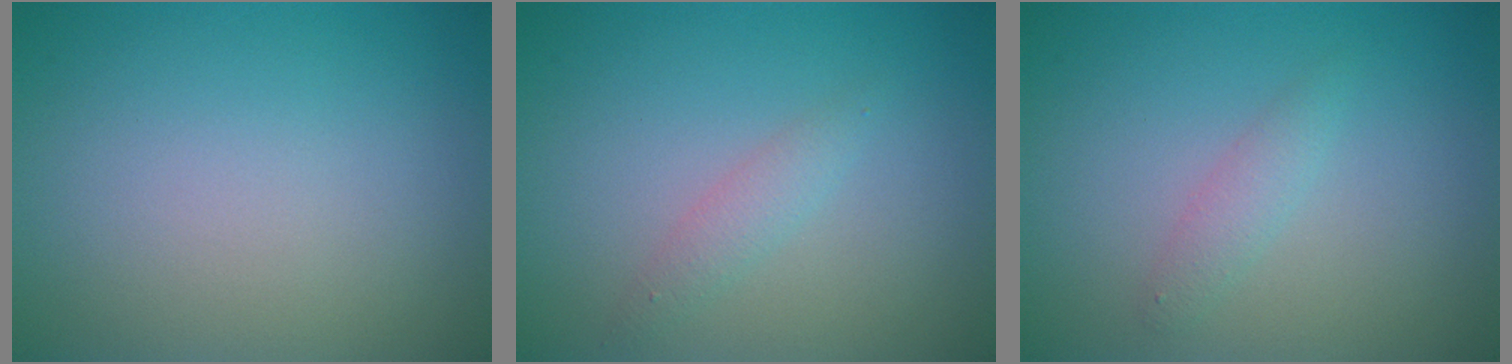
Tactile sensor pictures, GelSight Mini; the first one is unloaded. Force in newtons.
{"total": 1.4, "press": 1.4, "slide": 0.0}
{"total": 1.4, "press": 1.4, "slide": 0.0}